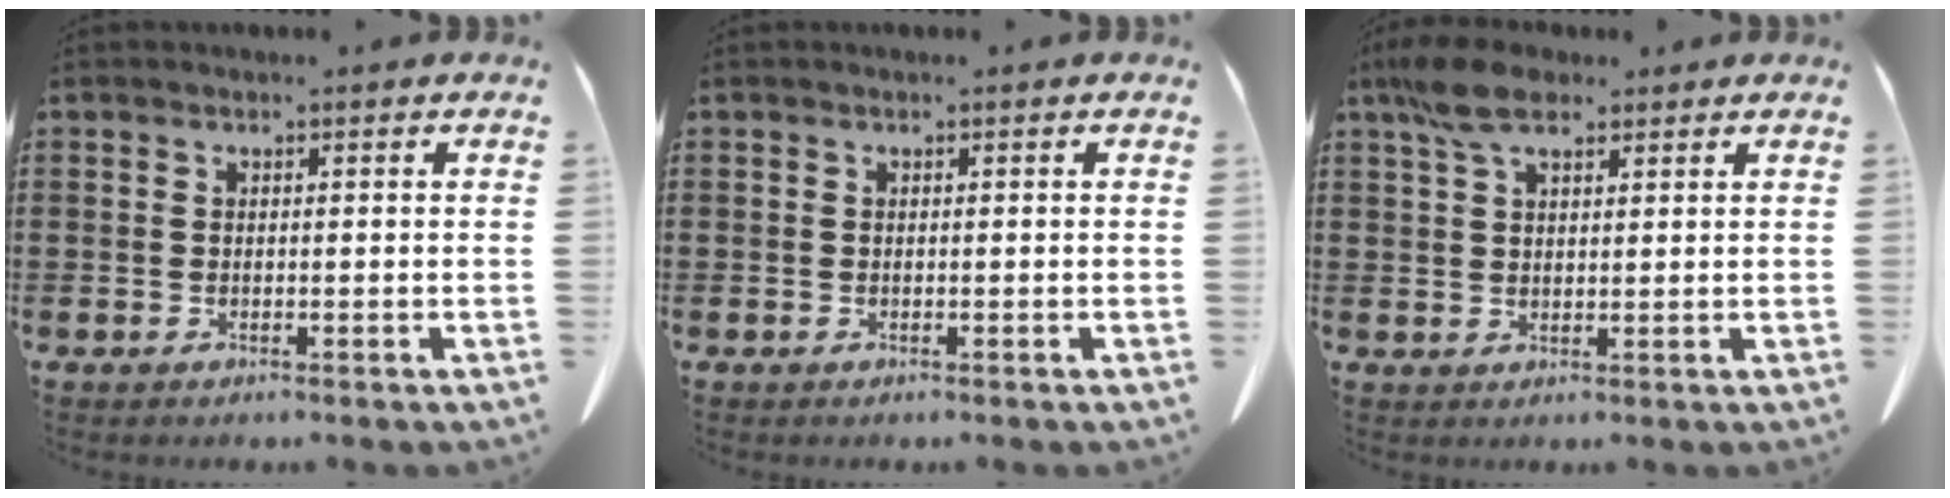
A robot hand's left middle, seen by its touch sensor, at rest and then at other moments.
{"total": 0.0}
{"total": 6.5, "force": [4.2, 2.6, 4.2], "torque": [-0.102, 0.002, 0.076]}